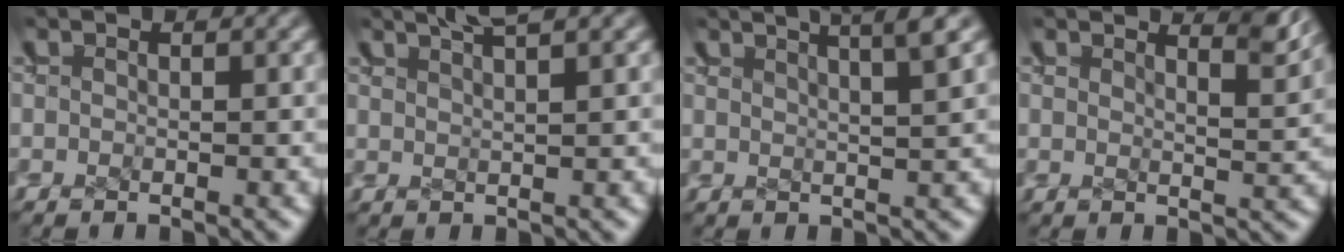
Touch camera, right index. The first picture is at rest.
{"total": 2.7, "force": [2.5, -0.6, 0.7], "torque": [-0.006, 0.007, 0.044]}
{"total": 5.6, "force": [4.3, 1.1, 3.4], "torque": [-0.030, 0.020, 0.063]}
{"total": 3.2, "force": [2.9, -0.3, 1.4], "torque": [-0.018, -0.005, 0.049]}